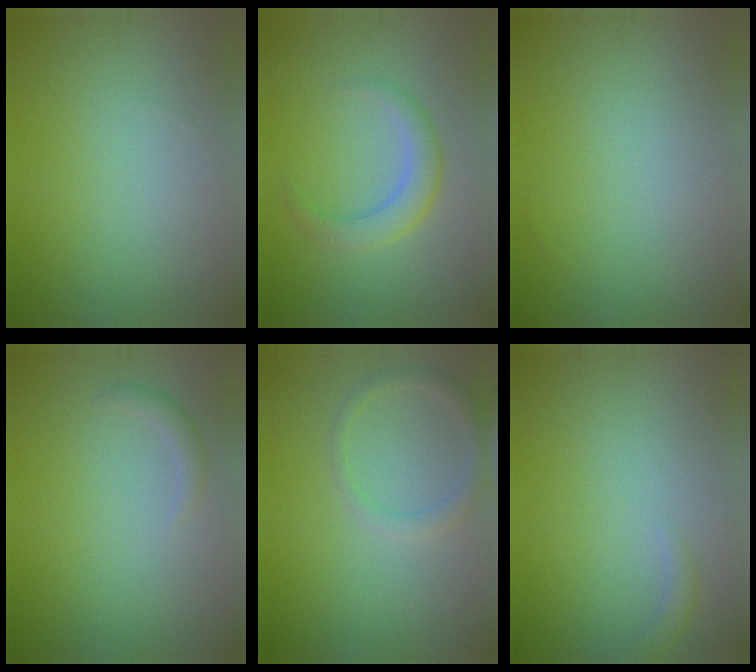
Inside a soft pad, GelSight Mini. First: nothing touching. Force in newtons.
{"total": 2.8, "press": 2.8, "slide": 0.1}
{"total": 0.0}
{"total": 1.2, "press": 1.2, "slide": 0.1}
{"total": 1.9, "press": 1.9, "slide": 0.1}
{"total": 0.9, "press": 0.9, "slide": 0.1}